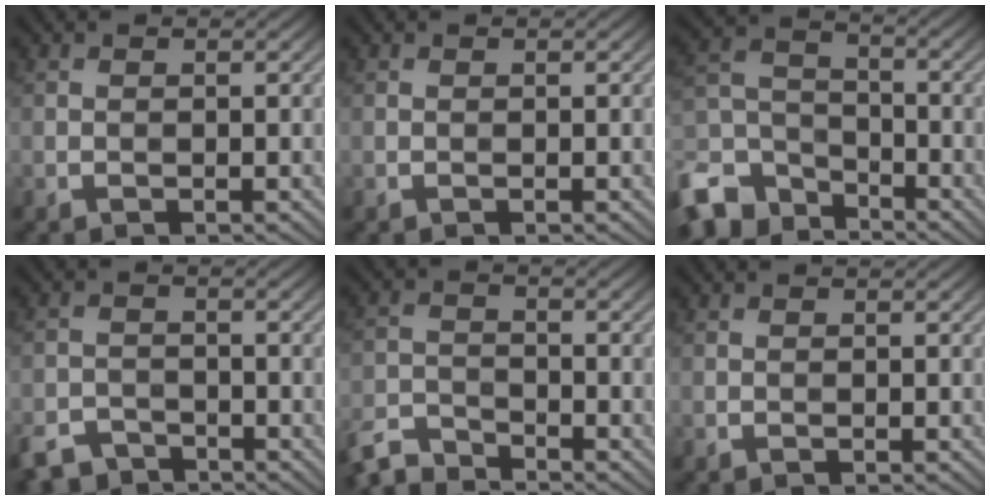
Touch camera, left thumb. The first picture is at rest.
{"total": 0.0}
{"total": 10.3, "force": [-7.2, 6.0, 4.3], "torque": [-0.115, -0.014, -0.157]}
{"total": 4.3, "force": [-3.6, 2.0, 1.3], "torque": [-0.022, -0.007, -0.074]}
{"total": 5.5, "force": [-5.1, 1.3, 1.6], "torque": [-0.035, -0.011, -0.115]}
{"total": 0.0}